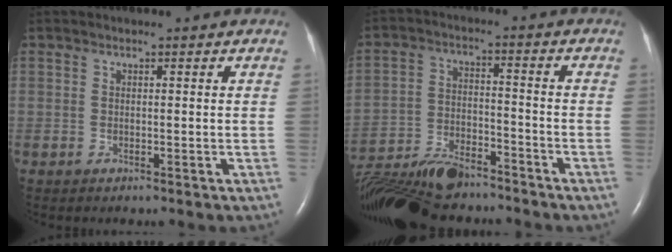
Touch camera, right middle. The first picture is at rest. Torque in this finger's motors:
{"motor_torque": [0.67, -1.47, 0.14, 0.08]}